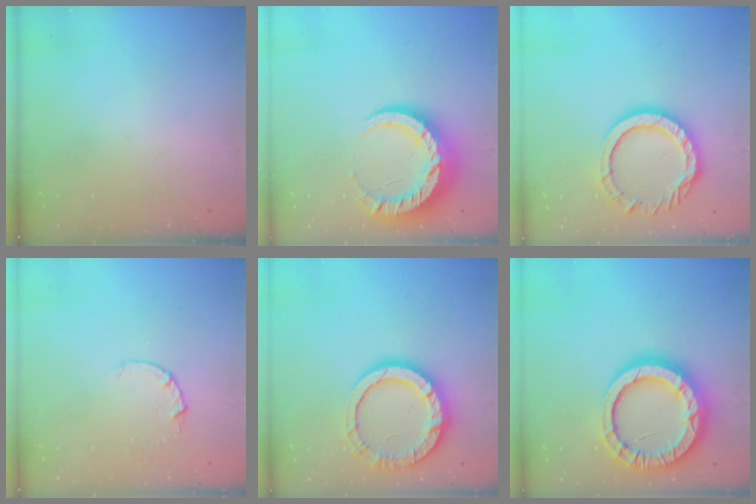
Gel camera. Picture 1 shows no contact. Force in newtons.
{"total": 12.7, "press": 12.7, "slide": 0.8}
{"total": 12.3, "press": 12.3, "slide": 0.8}
{"total": 2.6, "press": 2.6, "slide": 0.4}
{"total": 14.3, "press": 14.2, "slide": 1.7}
{"total": 20.3, "press": 20.2, "slide": 2.0}